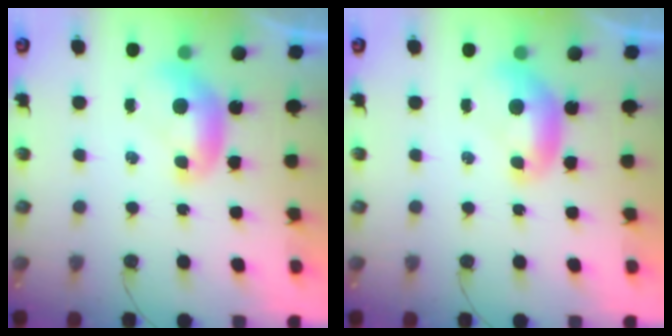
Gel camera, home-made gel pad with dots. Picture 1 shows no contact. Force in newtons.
{"total": 0.0}